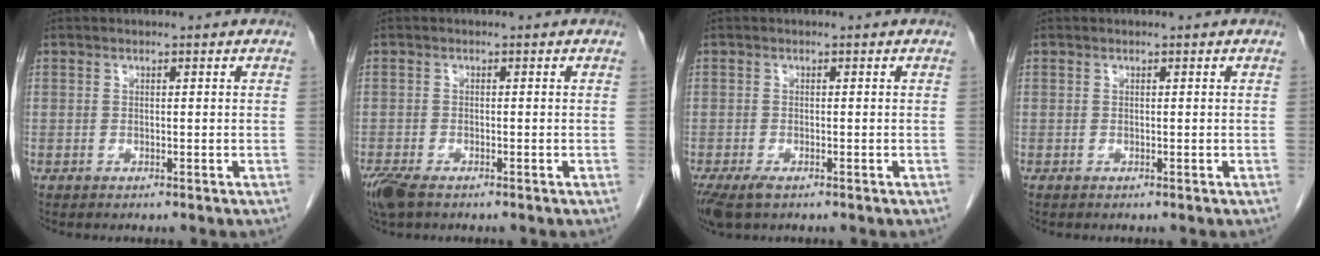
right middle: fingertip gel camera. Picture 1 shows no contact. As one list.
[{"total": 4.6, "force": [-3.2, 1.7, 2.8], "torque": [-0.062, -0.013, -0.059]}, {"total": 3.7, "force": [-2.3, 1.4, 2.5], "torque": [-0.054, -0.011, -0.039]}, {"total": 0.0}]